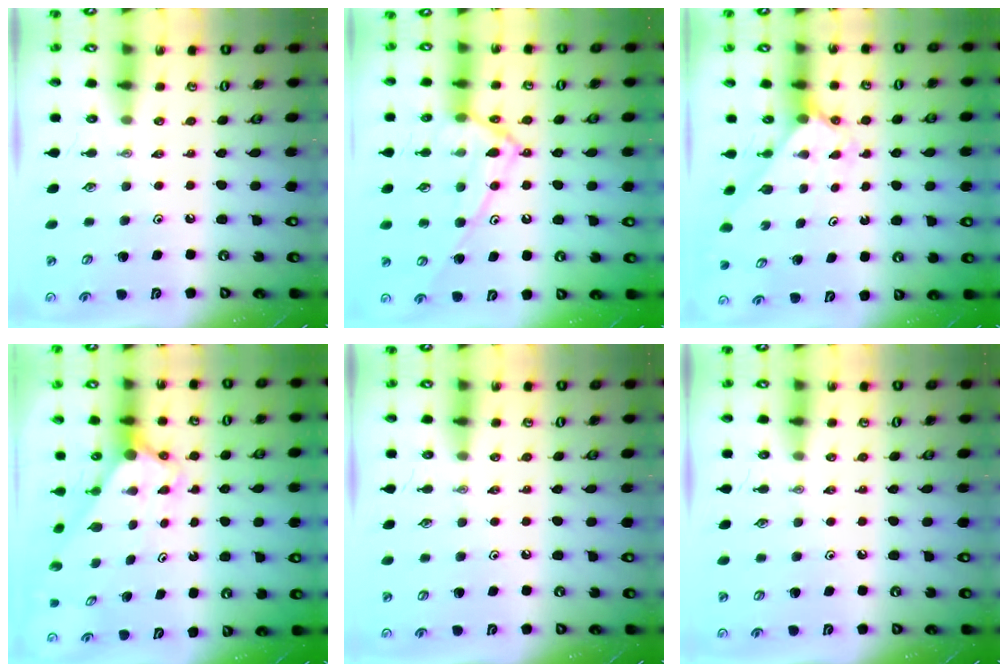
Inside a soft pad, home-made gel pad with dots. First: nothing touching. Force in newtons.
{"total": 16.0, "press": 16.0, "slide": 1.3}
{"total": 2.1, "press": 2.1, "slide": 0.3}
{"total": 2.9, "press": 2.9, "slide": 0.3}
{"total": 0.0}
{"total": 0.0}